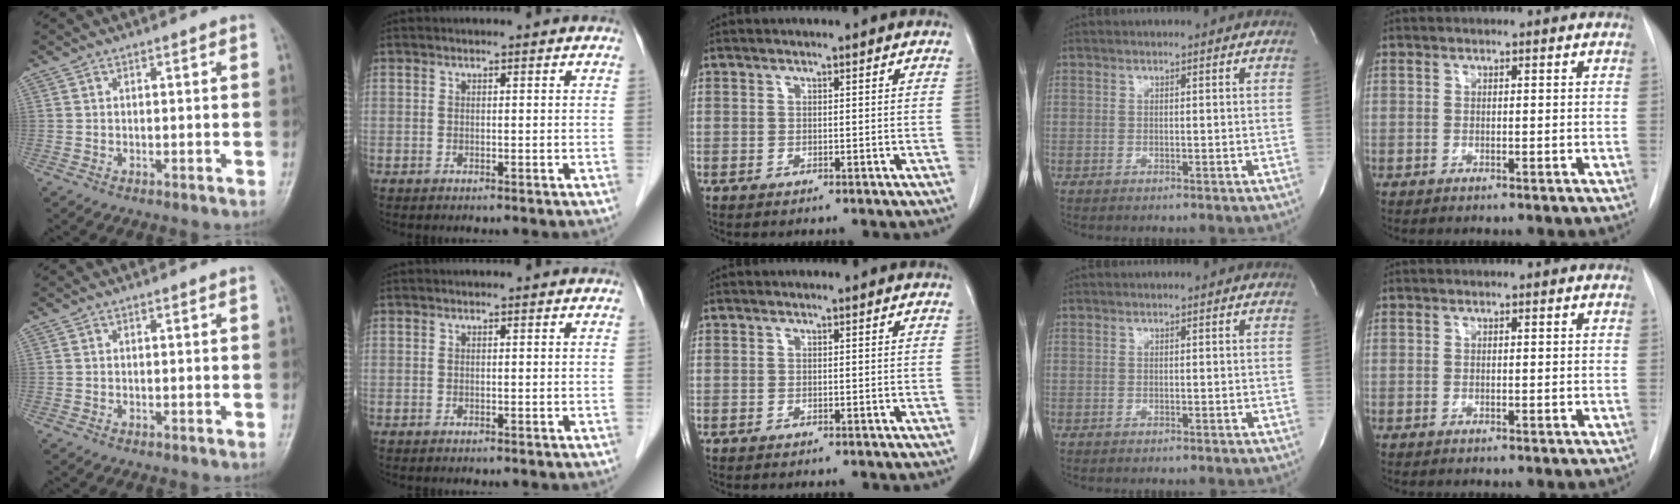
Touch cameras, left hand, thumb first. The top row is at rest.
{}